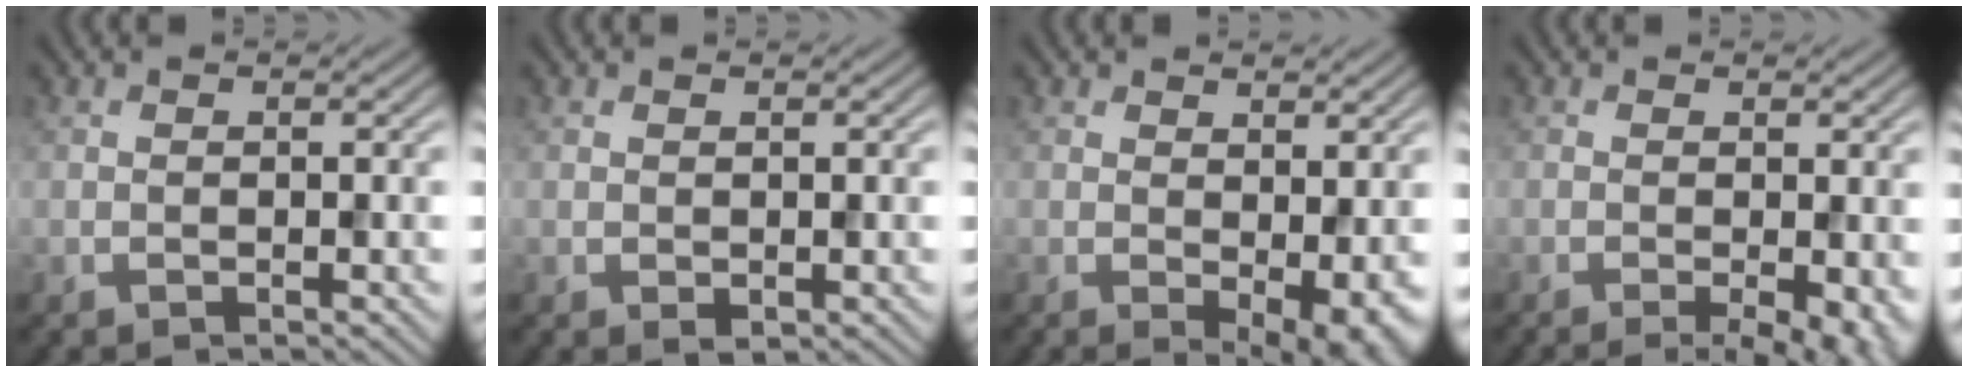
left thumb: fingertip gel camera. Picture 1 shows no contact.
{"total": 0.7, "force": [0.0, 0.5, 0.5], "torque": [-0.008, -0.002, 0.001]}
{"total": 4.7, "force": [-0.2, 1.9, 4.2], "torque": [-0.058, -0.010, 0.006]}
{"total": 4.9, "force": [-1.9, 1.1, 4.4], "torque": [-0.061, -0.004, -0.025]}